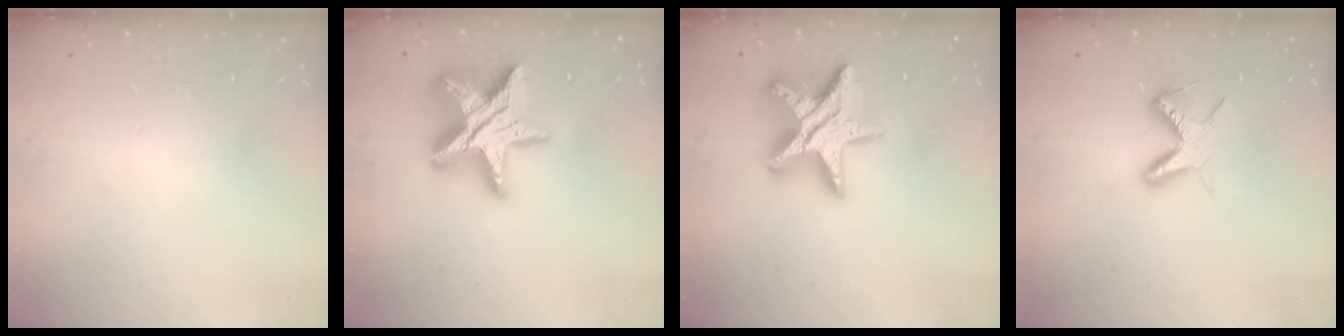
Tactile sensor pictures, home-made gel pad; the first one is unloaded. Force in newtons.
{"total": 20.7, "press": 20.7, "slide": 1.9}
{"total": 17.6, "press": 17.5, "slide": 1.8}
{"total": 6.6, "press": 6.6, "slide": 0.7}